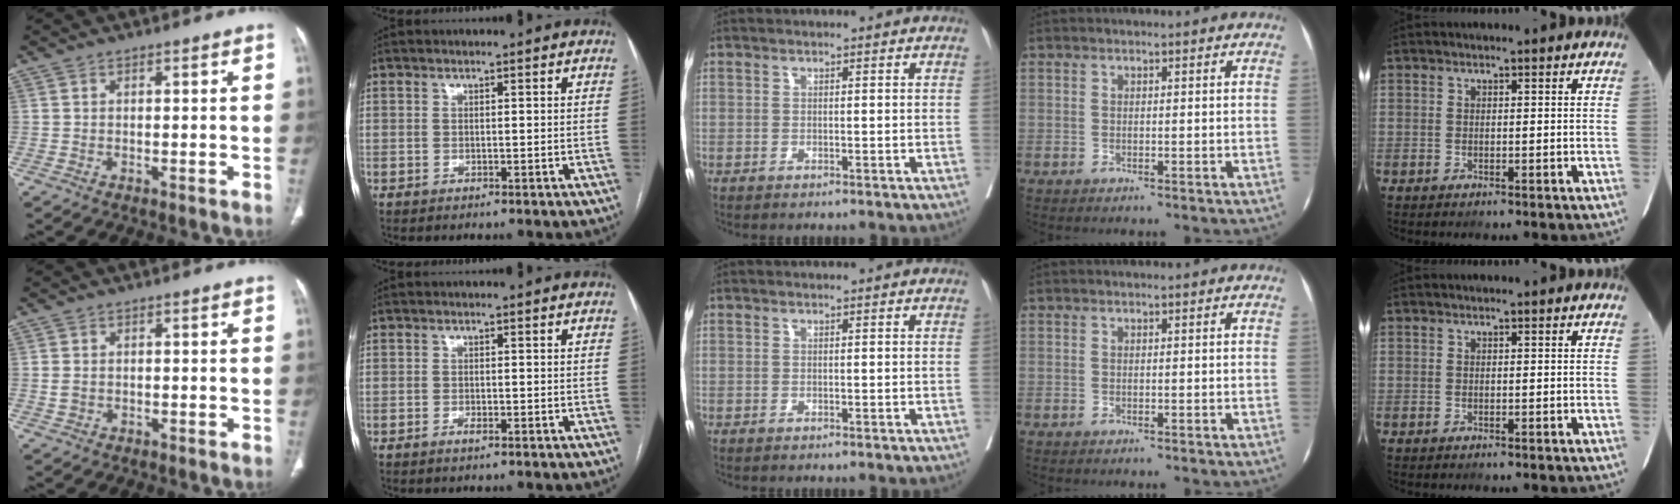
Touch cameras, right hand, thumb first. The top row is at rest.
{"thumb": {"total": 1.8, "force": [-0.2, 1.4, 1.1], "torque": [-0.025, 0.005, -0.001]}, "index": {"total": 1.0, "force": [-0.7, 0.1, 0.7], "torque": [-0.015, 0.000, -0.012]}}